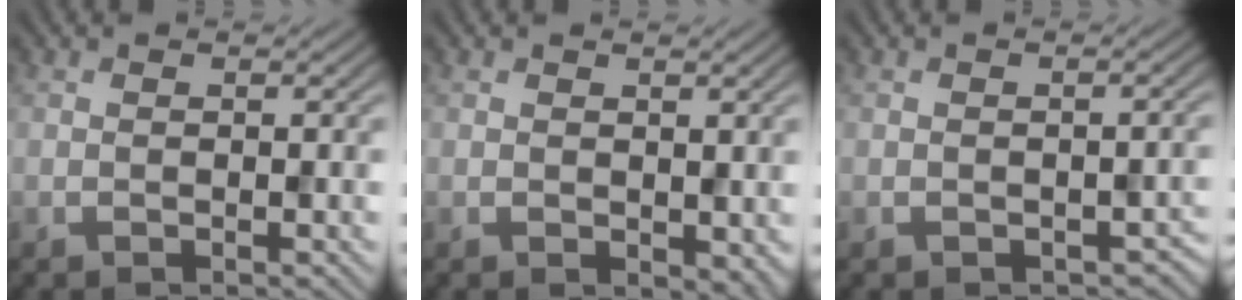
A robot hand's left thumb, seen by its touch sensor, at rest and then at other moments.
{"total": 1.7, "force": [0.3, 1.1, 1.2], "torque": [-0.019, -0.006, 0.010]}
{"total": 2.5, "force": [-1.3, 1.4, 1.6], "torque": [-0.020, -0.009, -0.012]}